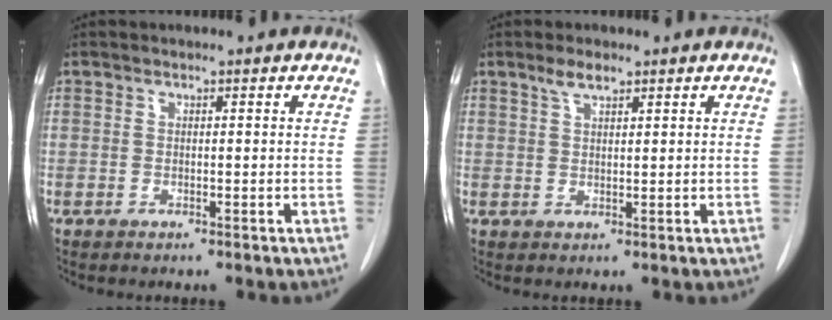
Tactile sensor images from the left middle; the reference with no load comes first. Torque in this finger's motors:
{"motor_torque": [0.43, -0.17, -0.07, -0.01]}